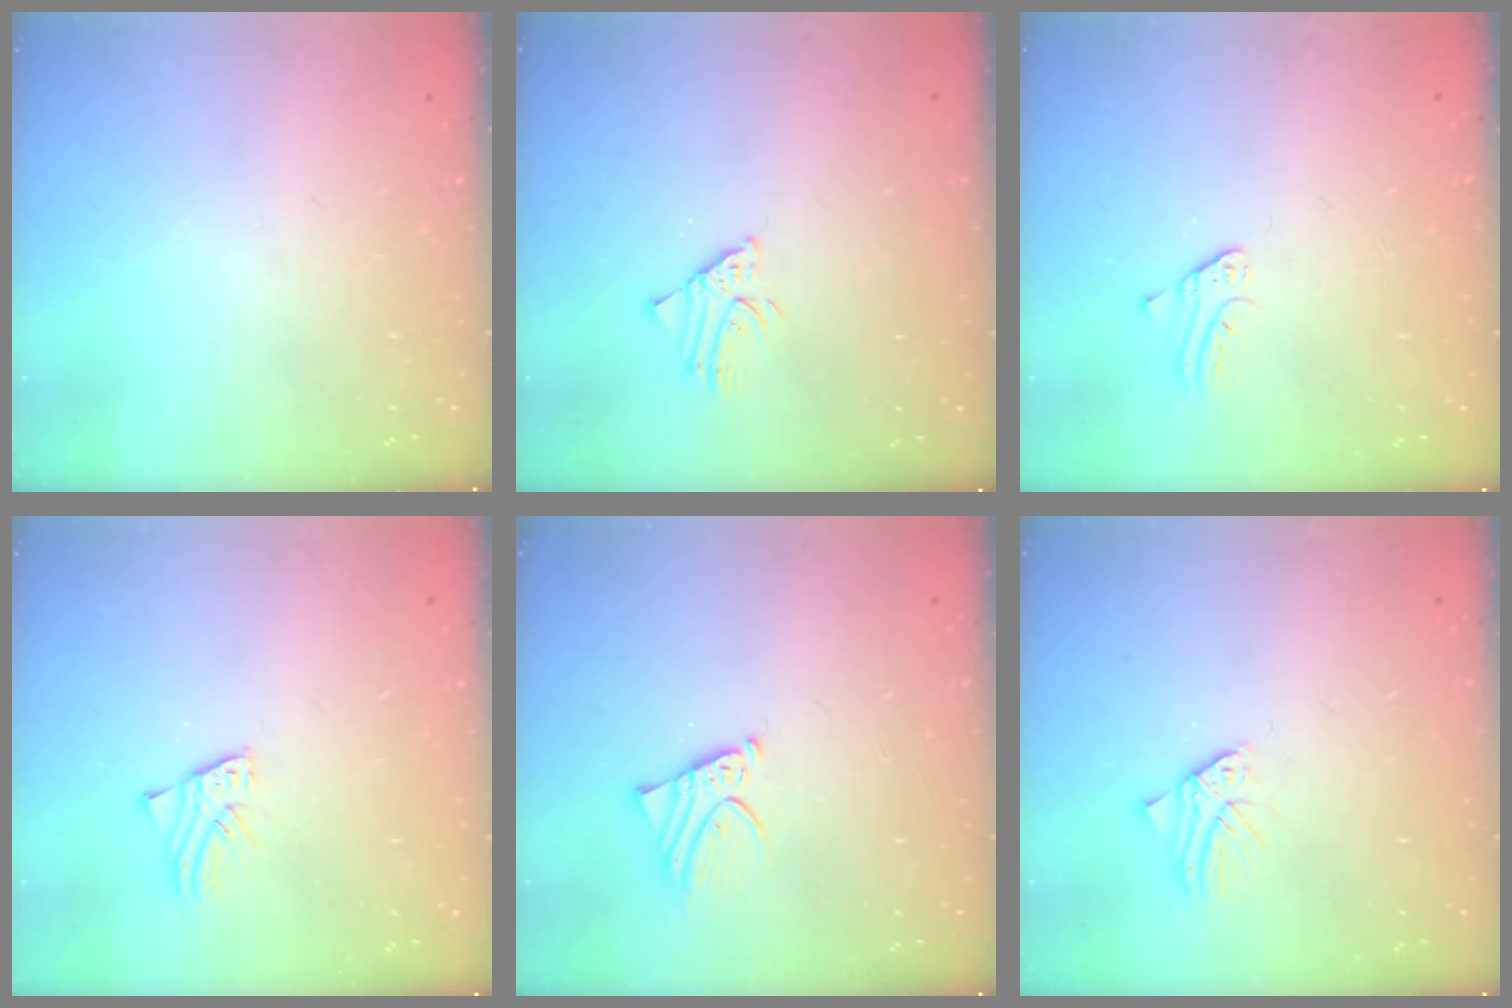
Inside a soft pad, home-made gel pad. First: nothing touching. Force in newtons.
{"total": 1.9, "press": 1.9, "slide": 0.1}
{"total": 2.2, "press": 2.2, "slide": 0.3}
{"total": 1.6, "press": 1.6, "slide": 0.2}
{"total": 2.9, "press": 2.8, "slide": 0.3}
{"total": 1.2, "press": 1.2, "slide": 0.1}